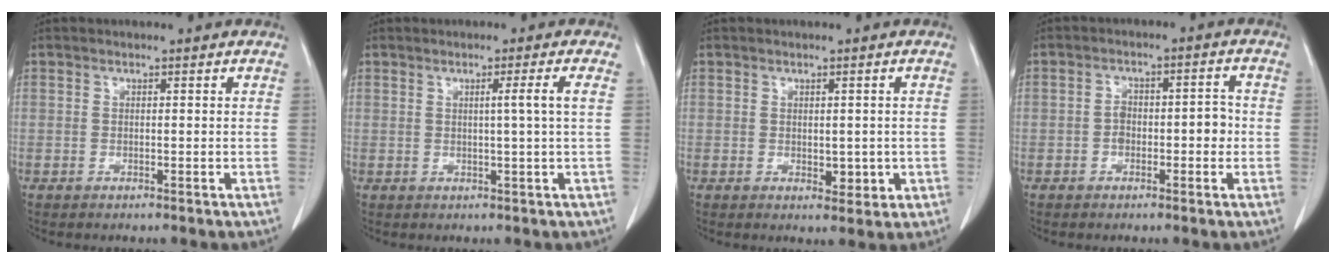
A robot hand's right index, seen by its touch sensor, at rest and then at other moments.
{"total": 2.8, "force": [0.5, -1.1, 2.5], "torque": [-0.040, -0.004, 0.012]}
{"total": 2.7, "force": [-0.3, 1.7, 2.1], "torque": [-0.021, -0.003, 0.003]}
{"total": 5.1, "force": [-1.2, 2.5, 4.3], "torque": [-0.062, 0.024, -0.019]}